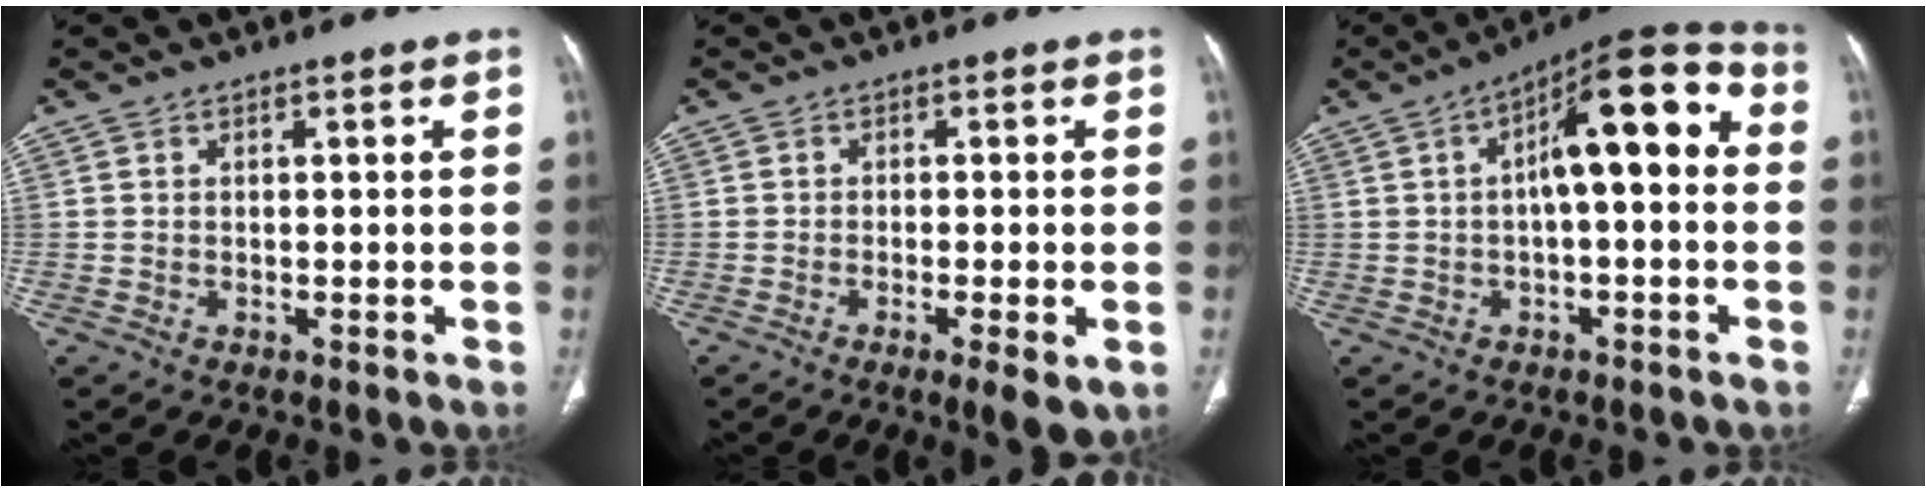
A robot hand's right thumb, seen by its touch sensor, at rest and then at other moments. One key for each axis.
{"total": 5.3, "fx": -2.0, "fy": 1.1, "fz": 4.8, "tx": -0.079, "ty": -0.011, "tz": -0.031}
{"total": 14.4, "fx": 1.6, "fy": 5.4, "fz": 13.2, "tx": -0.176, "ty": 0.044, "tz": 0.016}